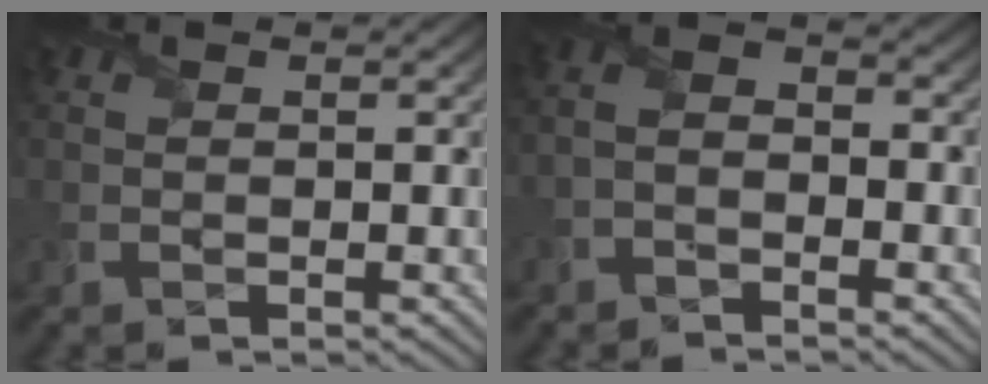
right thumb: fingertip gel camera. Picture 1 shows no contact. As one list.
[{"total": 2.6, "force": [-1.9, 1.2, 1.5], "torque": [-0.033, 0.008, -0.046]}]